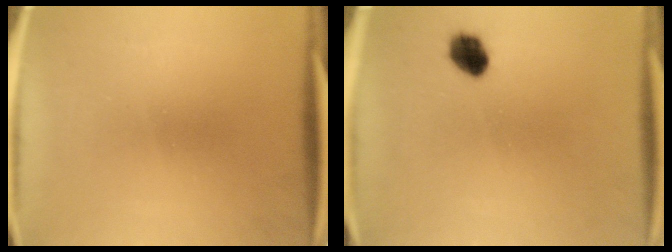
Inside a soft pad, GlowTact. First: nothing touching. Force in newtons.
{"total": 4.9}